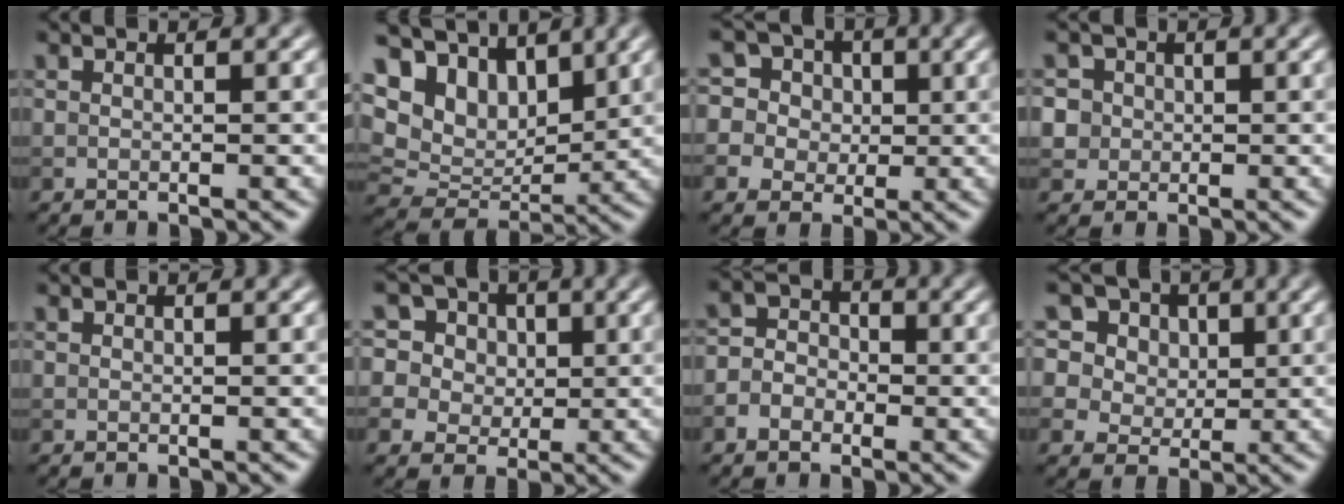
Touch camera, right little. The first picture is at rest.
{"total": 11.0, "force": [5.5, 7.2, 6.1], "torque": [-0.135, 0.023, 0.094]}
{"total": 8.3, "force": [2.4, 7.5, 2.7], "torque": [-0.067, 0.041, 0.025]}
{"total": 4.5, "force": [0.9, 4.2, 1.5], "torque": [-0.026, 0.034, 0.003]}
{"total": 0.0}
{"total": 10.1, "force": [4.7, 7.9, 4.2], "torque": [-0.091, 0.030, 0.059]}
{"total": 3.2, "force": [-1.2, 2.6, 1.5], "torque": [-0.007, 0.007, -0.029]}
{"total": 13.3, "force": [7.4, 9.1, 6.2], "torque": [-0.144, 0.040, 0.104]}